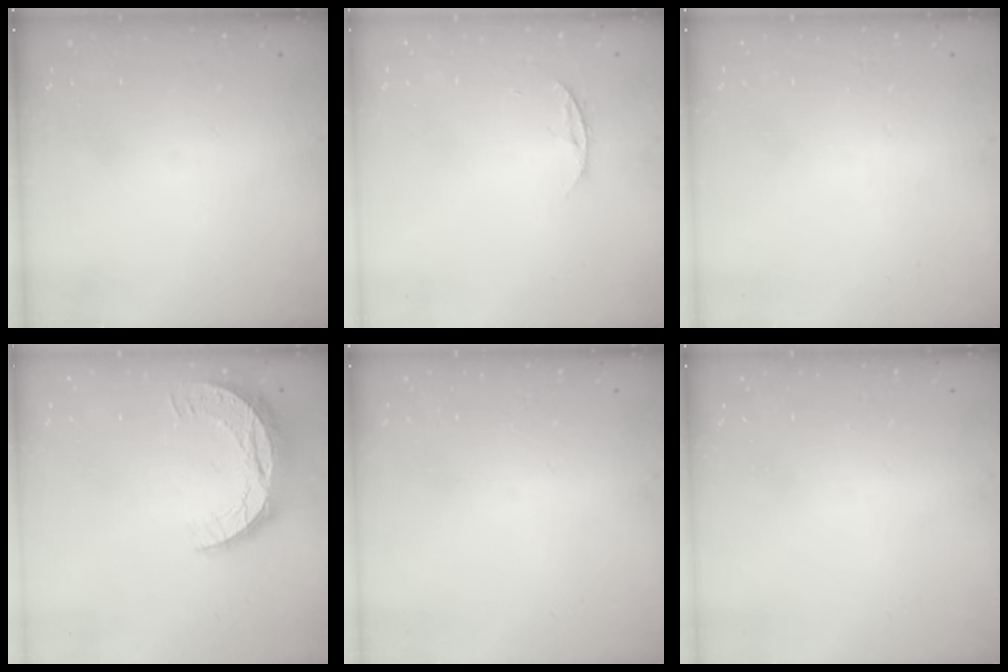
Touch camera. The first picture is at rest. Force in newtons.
{"total": 4.4, "press": 4.4, "slide": 0.5}
{"total": 0.0}
{"total": 10.4, "press": 10.4, "slide": 0.6}
{"total": 0.0}
{"total": 0.0}